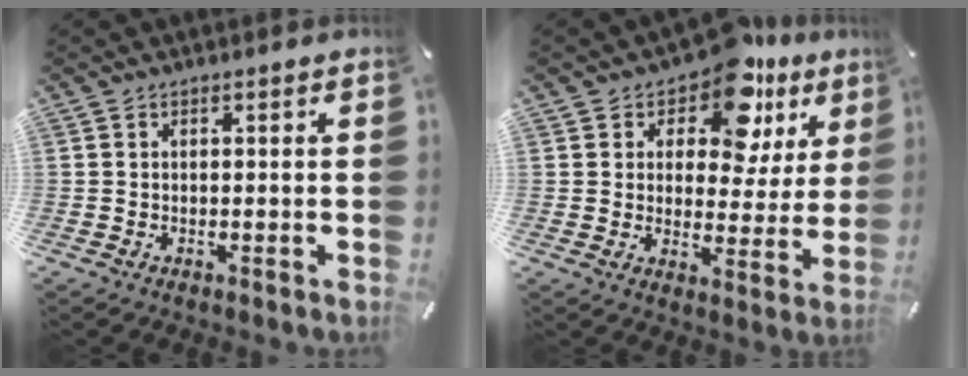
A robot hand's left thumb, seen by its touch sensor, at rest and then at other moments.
{"total": 12.1, "force": [8.3, 6.8, 5.7], "torque": [-0.091, -0.054, 0.146]}